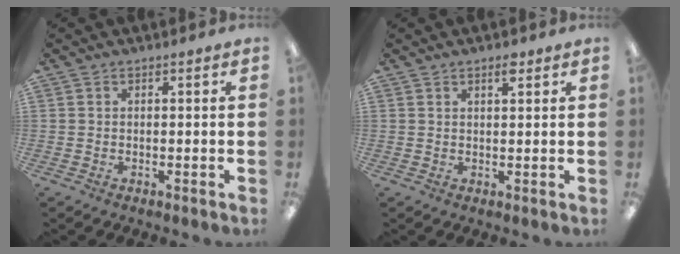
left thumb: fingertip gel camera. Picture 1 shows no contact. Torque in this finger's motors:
{"motor_torque": [-0.12, -0.02, -0.62, 0.08, -0.03]}